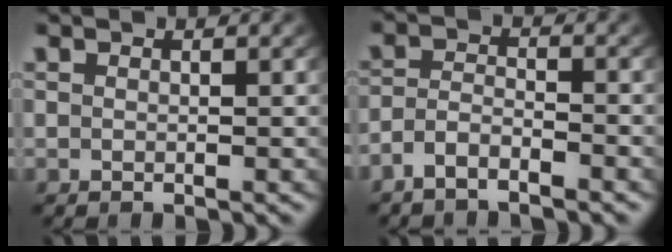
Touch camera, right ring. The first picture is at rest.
{"total": 3.1, "force": [-2.5, 1.4, 1.1], "torque": [-0.025, -0.007, -0.047]}